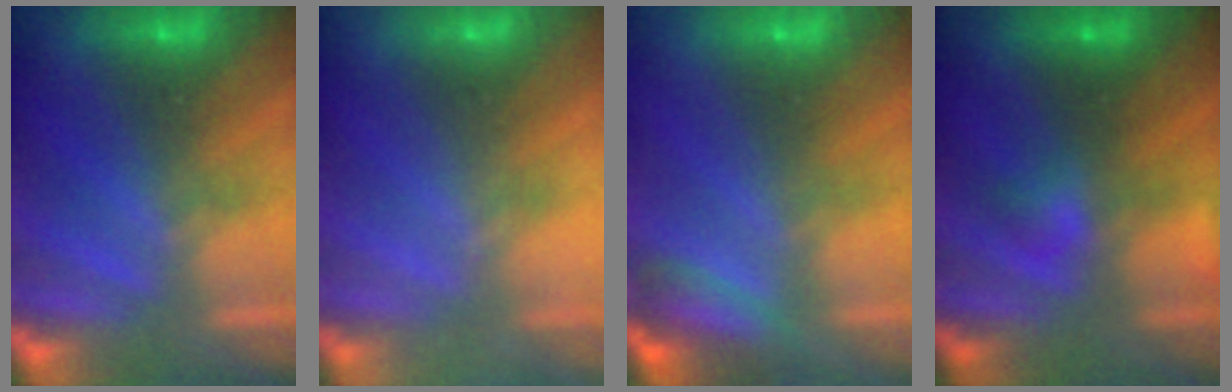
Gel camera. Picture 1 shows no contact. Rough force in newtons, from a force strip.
{"total": 2.0}
{"total": 2.9}
{"total": 2.3}